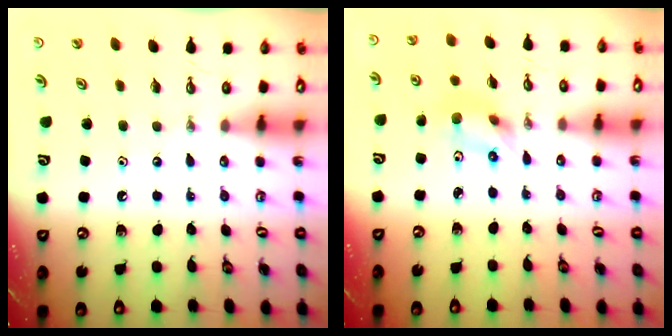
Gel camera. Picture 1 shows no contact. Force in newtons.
{"total": 5.6, "press": 4.5, "slide": 3.3}